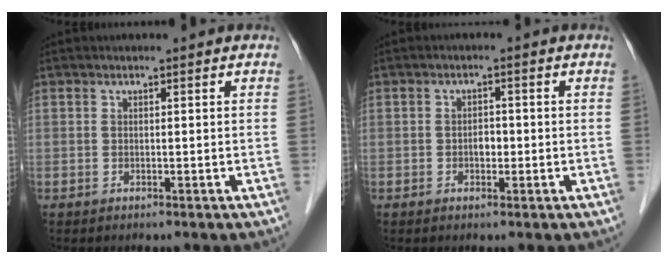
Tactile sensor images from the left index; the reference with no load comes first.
{"total": 1.8, "force": [-0.7, 1.1, 1.2], "torque": [-0.016, 0.001, -0.012]}